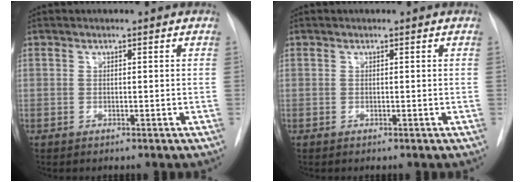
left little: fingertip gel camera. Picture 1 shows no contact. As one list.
[{"total": 0.0}]